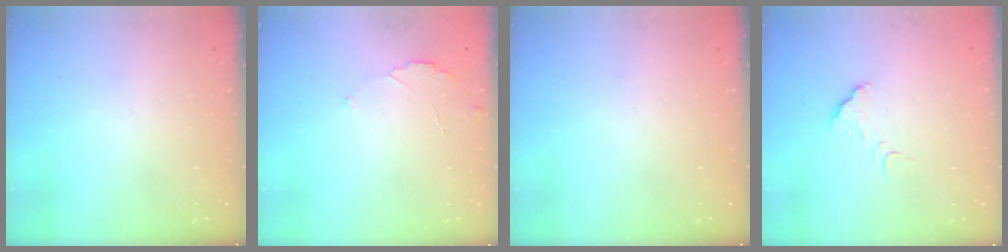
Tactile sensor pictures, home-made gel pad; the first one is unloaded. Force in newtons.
{"total": 2.7, "press": 2.6, "slide": 0.3}
{"total": 0.0}
{"total": 2.9, "press": 2.9, "slide": 0.1}